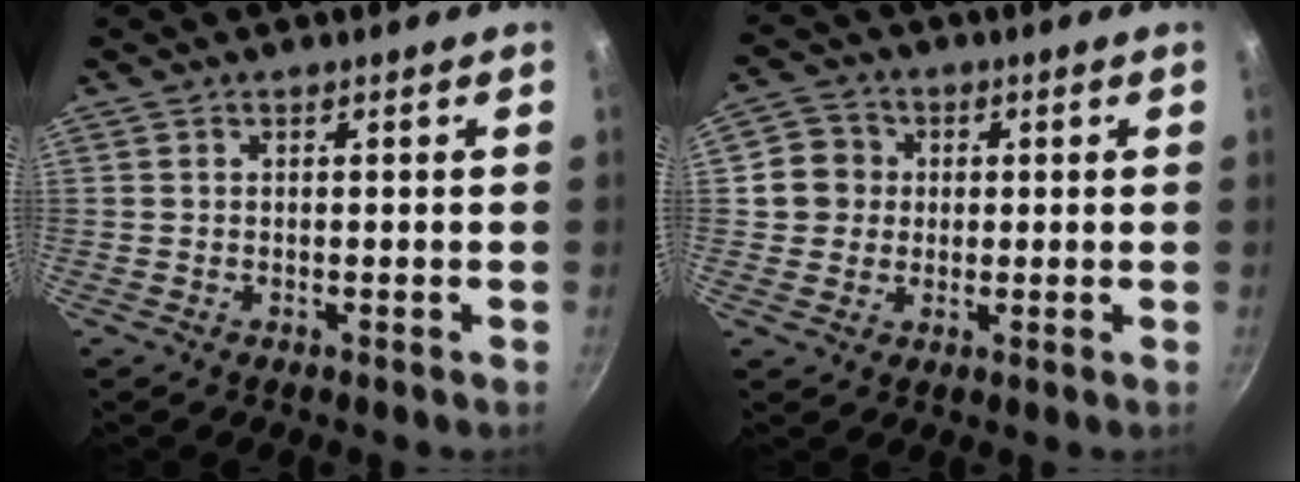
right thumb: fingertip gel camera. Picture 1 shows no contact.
{"total": 6.3, "force": [0.8, 6.0, 1.8], "torque": [0.004, 0.008, 0.003]}